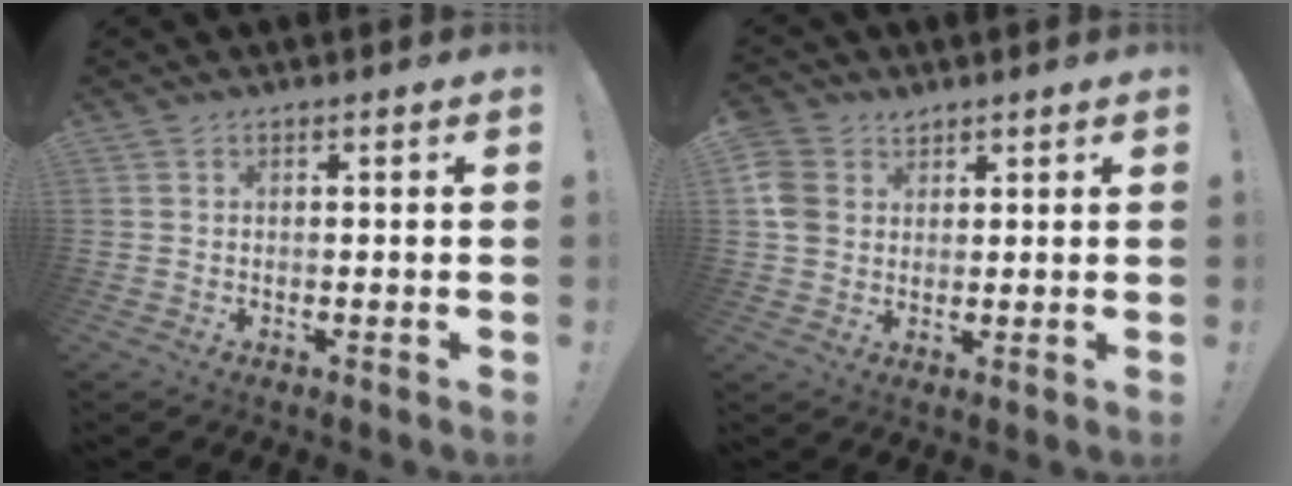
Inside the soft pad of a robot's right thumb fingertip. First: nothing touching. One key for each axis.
{"total": 7.4, "fx": 2.7, "fy": 6.3, "fz": 2.9, "tx": -0.056, "ty": -0.008, "tz": 0.055}